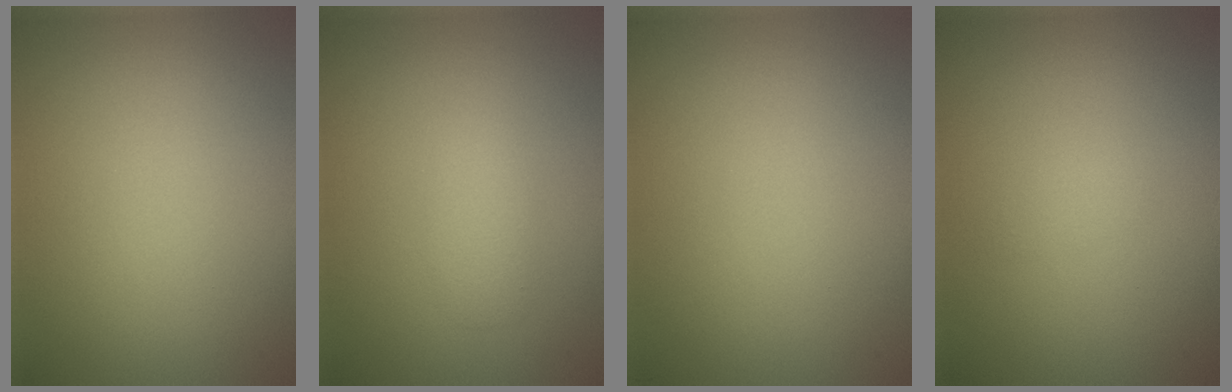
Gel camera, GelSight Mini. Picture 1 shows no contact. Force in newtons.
{"total": 1.4, "press": 1.4, "slide": 0.0}
{"total": 0.0}
{"total": 0.6, "press": 0.6, "slide": 0.1}